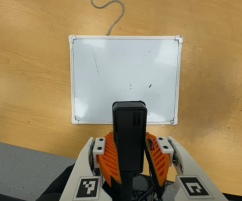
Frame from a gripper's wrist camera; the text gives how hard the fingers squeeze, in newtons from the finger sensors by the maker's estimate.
{"total": 9.5, "left": 8.4, "right": 10.7}